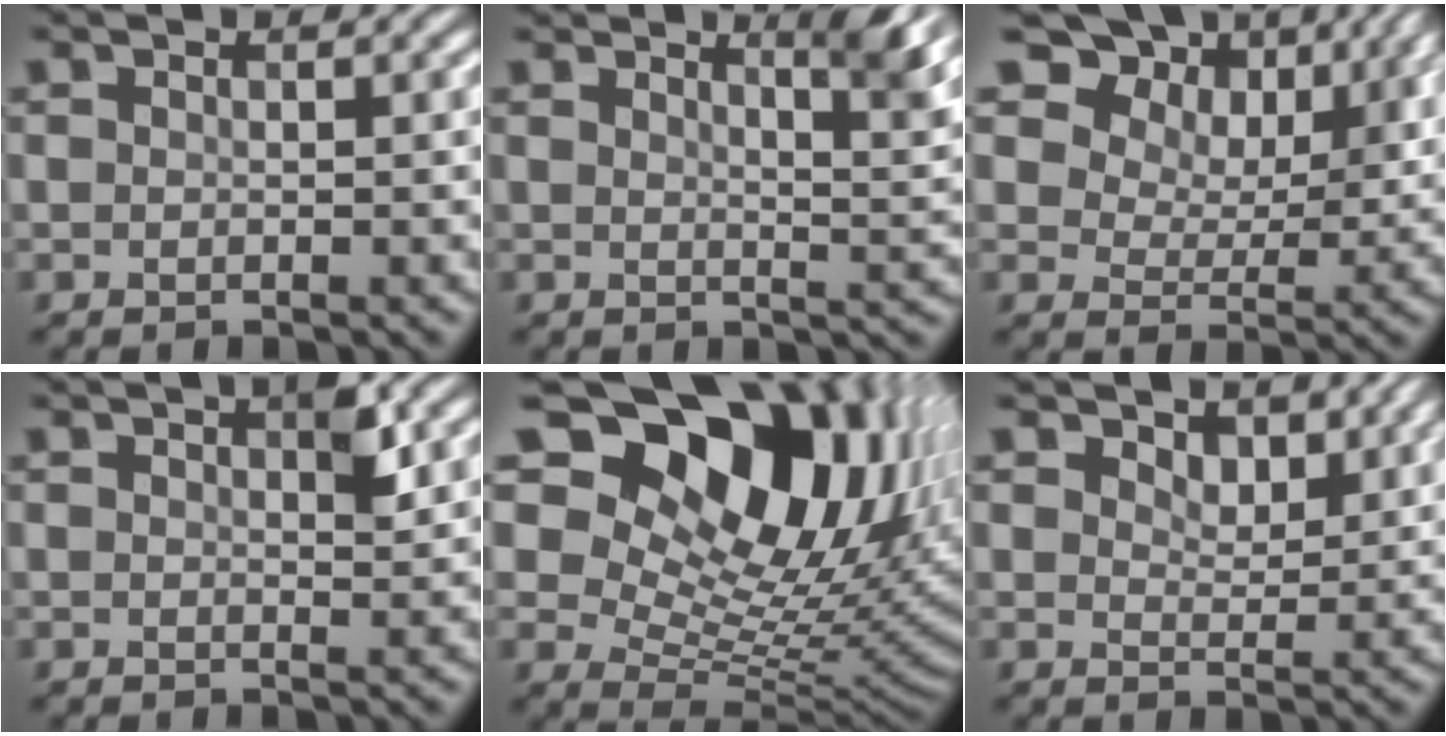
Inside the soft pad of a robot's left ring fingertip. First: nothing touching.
{"total": 3.5, "force": [2.8, 0.3, 2.0], "torque": [-0.015, 0.006, 0.032]}
{"total": 10.9, "force": [7.1, 6.7, 4.9], "torque": [-0.104, -0.001, 0.128]}
{"total": 2.0, "force": [1.0, 0.3, 1.7], "torque": [-0.016, 0.007, 0.011]}
{"total": 16.8, "force": [8.2, 10.4, 10.3], "torque": [-0.170, 0.022, 0.141]}
{"total": 1.9, "force": [1.8, 0.6, 0.2], "torque": [-0.010, -0.005, 0.026]}